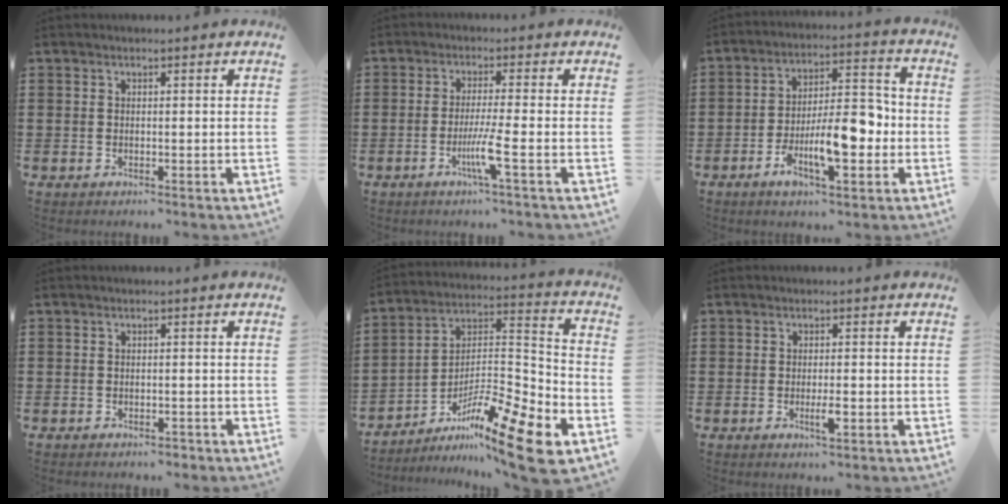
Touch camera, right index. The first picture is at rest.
{"total": 4.9, "force": [-2.0, -0.6, 4.5], "torque": [-0.089, -0.020, -0.041]}
{"total": 11.2, "force": [-3.6, 4.3, 9.6], "torque": [-0.158, 0.001, -0.066]}
{"total": 1.1, "force": [-1.0, 0.4, 0.0], "torque": [-0.003, 0.004, -0.024]}
{"total": 14.0, "force": [-10.1, 1.6, 9.6], "torque": [-0.148, 0.028, -0.184]}
{"total": 2.5, "force": [-0.9, 0.5, 2.3], "torque": [-0.046, -0.003, -0.018]}